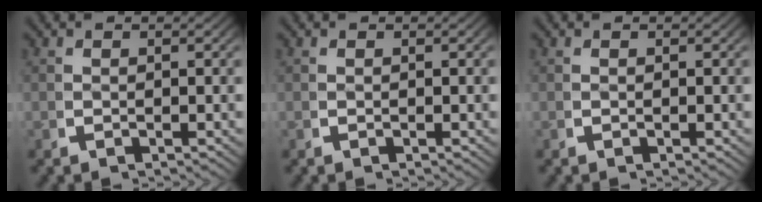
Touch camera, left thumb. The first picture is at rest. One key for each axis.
{"total": 0.0}
{"total": 0.0}